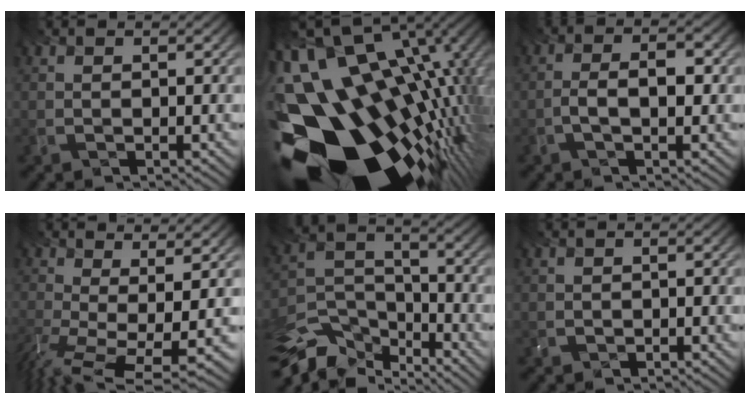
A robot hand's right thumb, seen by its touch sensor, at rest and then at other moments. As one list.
[{"total": 18.9, "force": [-6.7, 11.5, 13.4], "torque": [-0.274, -0.066, -0.073]}, {"total": 2.9, "force": [-2.3, 0.4, 1.7], "torque": [-0.047, -0.009, -0.024]}, {"total": 8.4, "force": [-2.7, 1.6, 7.8], "torque": [-0.161, -0.012, -0.010]}, {"total": 10.8, "force": [-10.1, 3.4, 1.9], "torque": [-0.054, -0.030, -0.173]}, {"total": 0.7, "force": [-0.6, 0.0, -0.2], "torque": [-0.015, 0.003, -0.004]}]